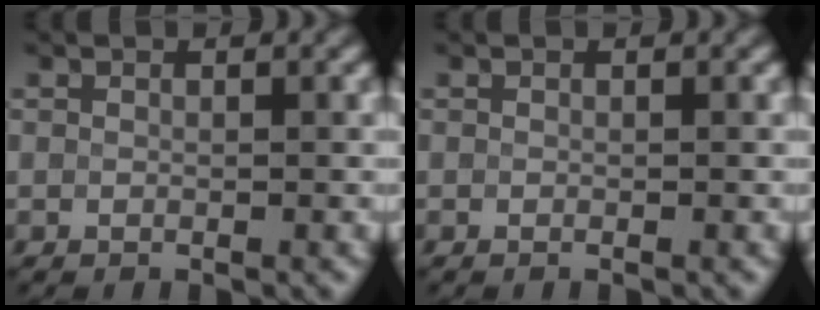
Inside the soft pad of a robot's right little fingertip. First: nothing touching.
{"total": 0.0}